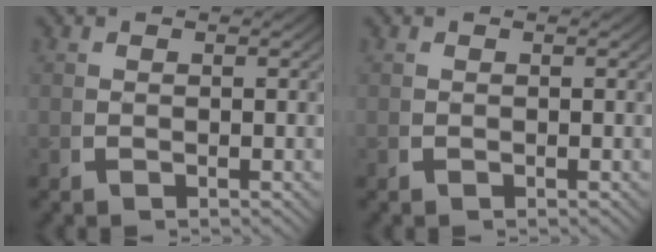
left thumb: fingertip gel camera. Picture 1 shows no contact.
{"total": 0.0}